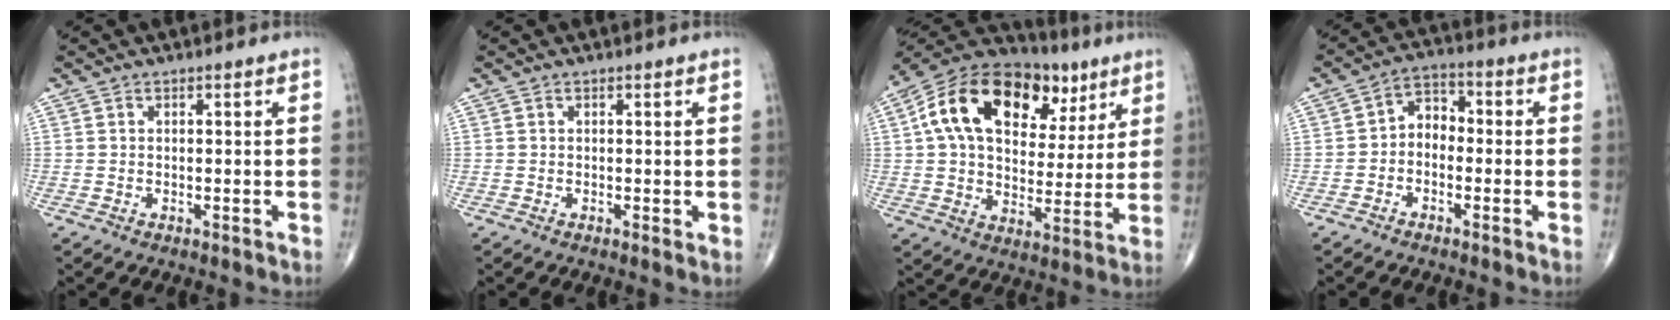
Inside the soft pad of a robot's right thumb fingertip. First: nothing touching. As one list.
[{"total": 0.6, "force": [0.0, 0.2, 0.6], "torque": [-0.003, -0.001, -0.002]}, {"total": 24.8, "force": [9.4, 15.1, 17.3], "torque": [-0.265, 0.021, 0.147]}, {"total": 5.4, "force": [-1.0, 4.0, 3.5], "torque": [-0.035, 0.027, -0.035]}]